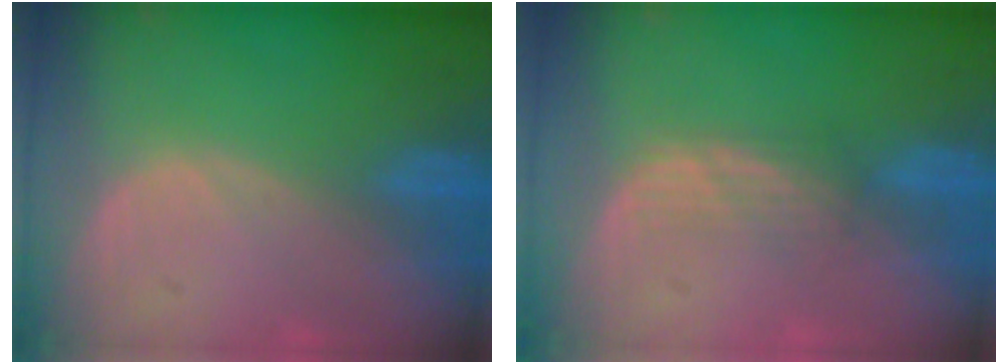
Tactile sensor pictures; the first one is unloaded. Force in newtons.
{"total": 2.7, "press": 2.5, "slide": 0.9}